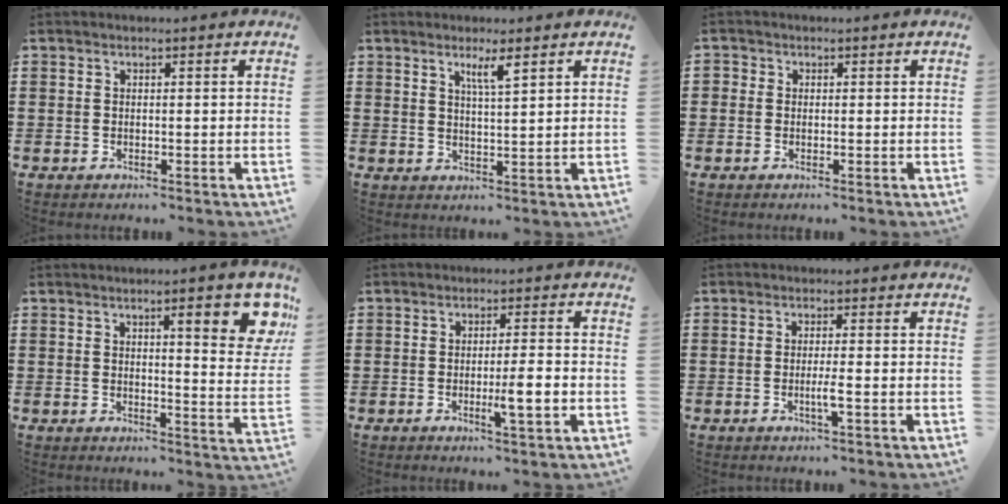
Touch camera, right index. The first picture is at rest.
{"total": 3.3, "force": [2.1, 0.2, 2.5], "torque": [-0.045, -0.003, 0.034]}
{"total": 0.6, "force": [-0.2, 0.6, 0.1], "torque": [-0.003, 0.002, -0.005]}
{"total": 8.3, "force": [4.0, 1.6, 7.0], "torque": [-0.101, -0.009, 0.059]}
{"total": 5.0, "force": [-1.3, 0.1, 4.8], "torque": [-0.079, -0.009, -0.021]}
{"total": 2.6, "force": [-0.8, -0.1, 2.4], "torque": [-0.041, -0.005, -0.015]}